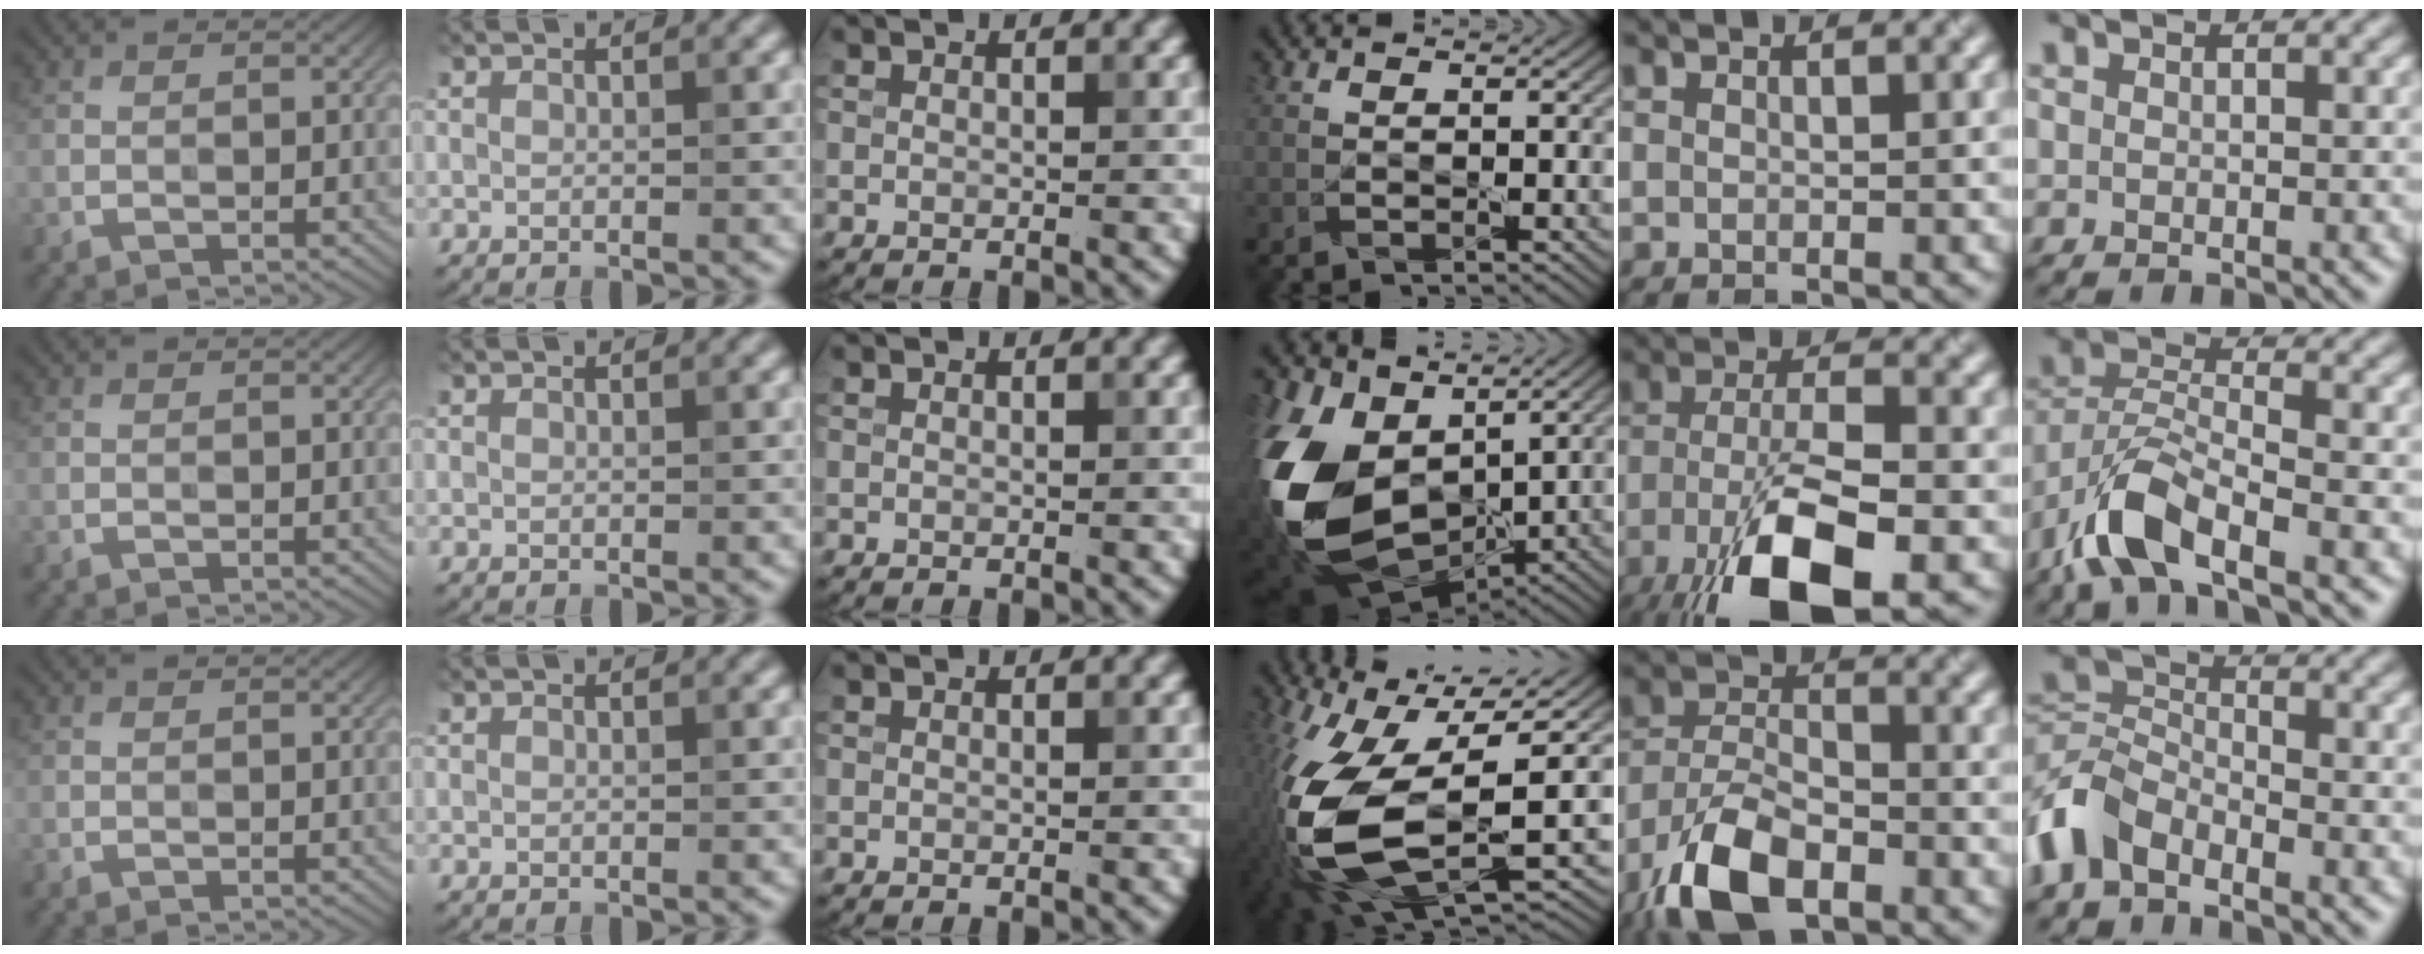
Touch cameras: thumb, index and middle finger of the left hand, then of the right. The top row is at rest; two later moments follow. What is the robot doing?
{"motion": "lift_and_place", "object": "knife"}